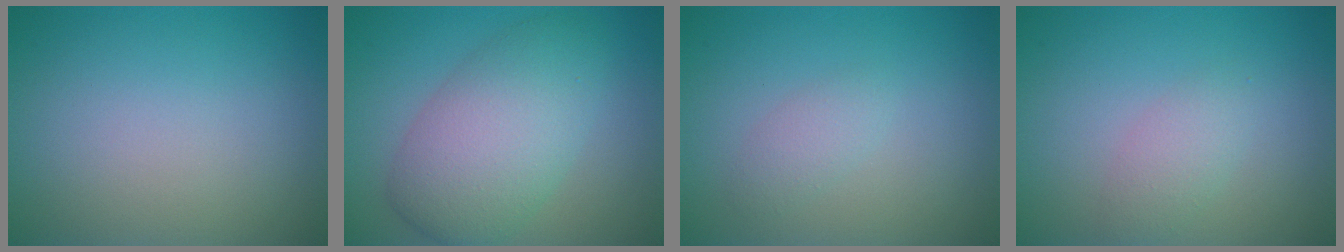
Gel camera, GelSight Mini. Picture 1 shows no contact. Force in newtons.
{"total": 7.0, "press": 7.0, "slide": 0.2}
{"total": 1.3, "press": 1.3, "slide": 0.1}
{"total": 1.8, "press": 1.8, "slide": 0.0}